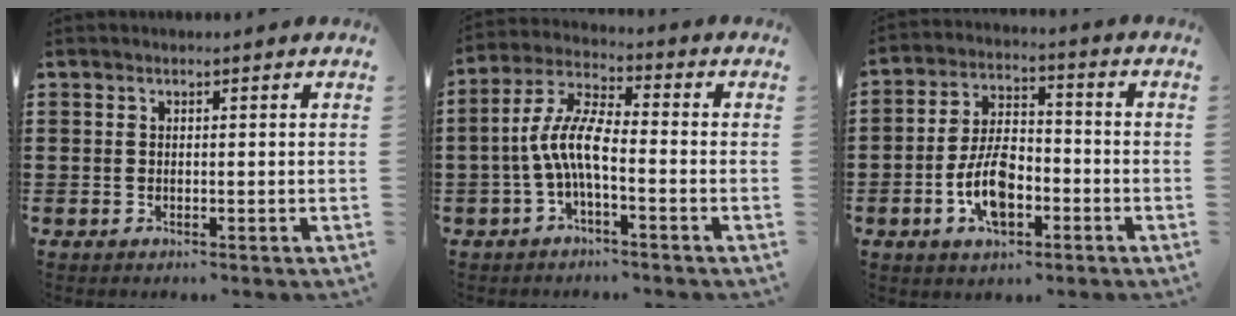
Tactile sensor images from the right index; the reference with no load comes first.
{"total": 7.7, "force": [-2.2, 2.2, 7.0], "torque": [-0.171, -0.013, -0.050]}
{"total": 8.4, "force": [-2.9, 4.3, 6.6], "torque": [-0.140, 0.007, -0.055]}